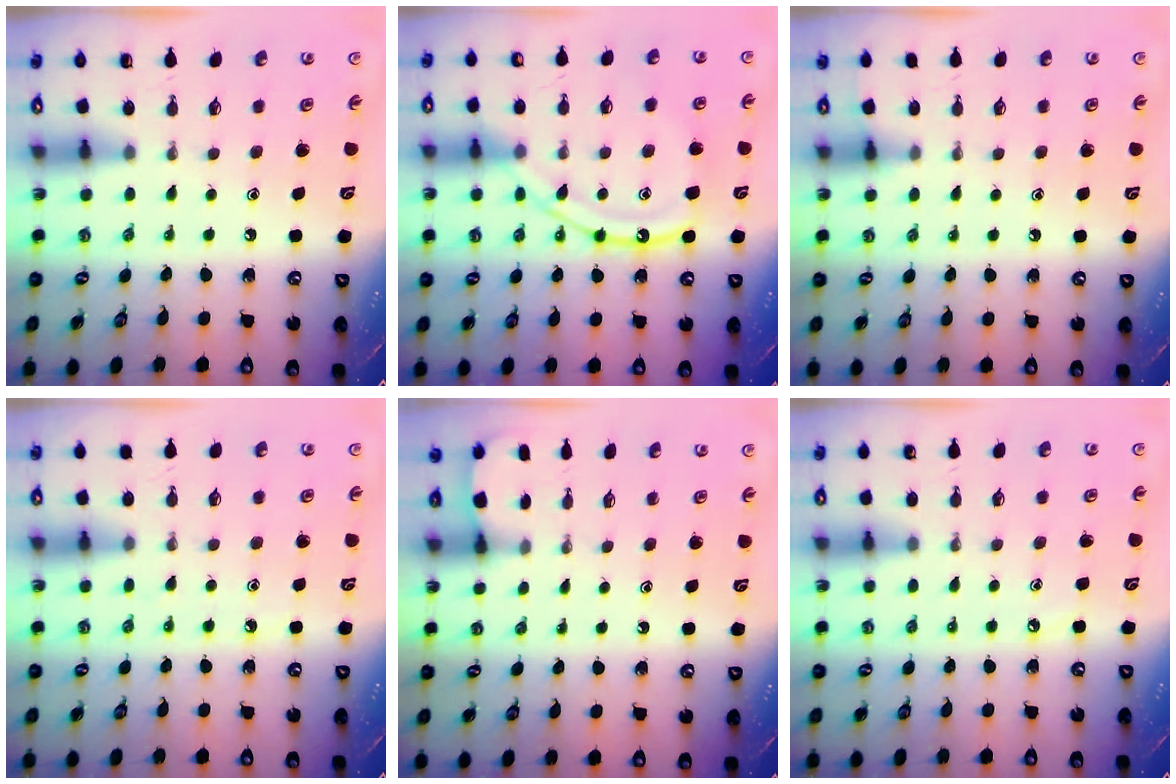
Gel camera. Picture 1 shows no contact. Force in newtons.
{"total": 15.2, "press": 15.1, "slide": 1.3}
{"total": 2.8, "press": 2.8, "slide": 0.5}
{"total": 5.9, "press": 5.9, "slide": 0.7}
{"total": 1.3, "press": 1.3, "slide": 0.1}
{"total": 2.4, "press": 2.4, "slide": 0.3}